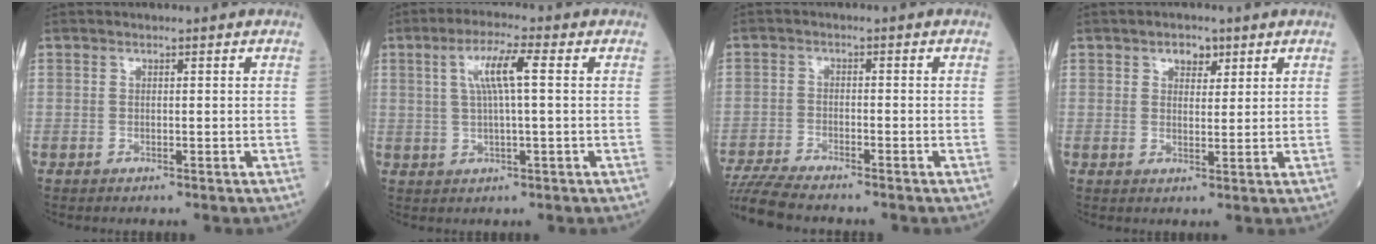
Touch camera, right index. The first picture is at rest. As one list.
[{"total": 6.3, "force": [1.5, 0.4, 6.1], "torque": [-0.118, 0.010, 0.029]}, {"total": 8.9, "force": [-8.1, 0.5, 3.7], "torque": [-0.070, -0.019, -0.141]}, {"total": 3.0, "force": [1.8, 1.7, 1.6], "torque": [-0.025, 0.004, 0.029]}]